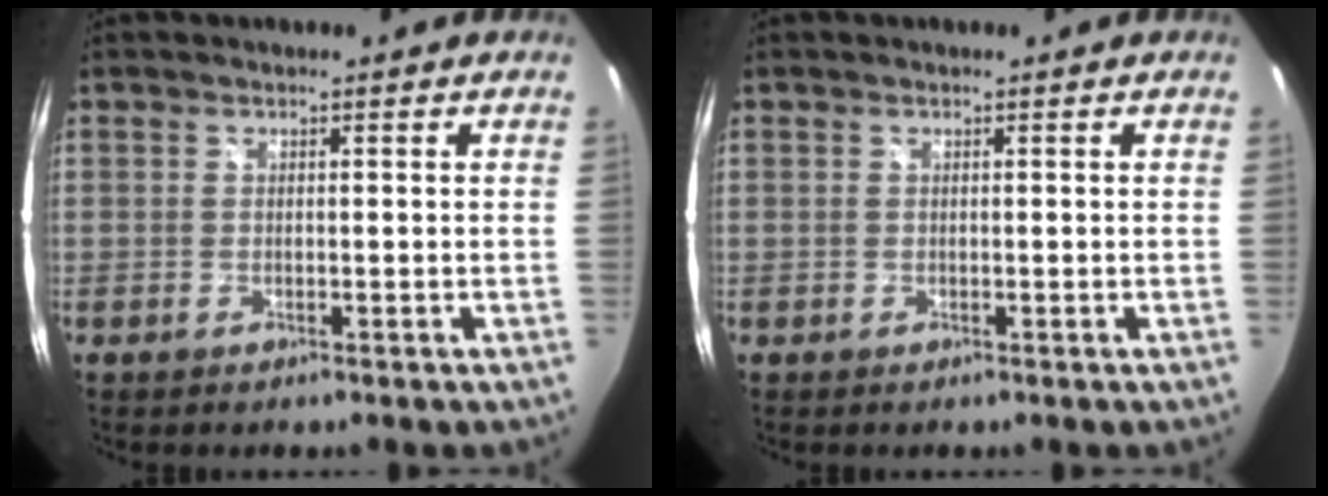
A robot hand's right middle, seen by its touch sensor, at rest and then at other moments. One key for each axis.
{"total": 0.0}